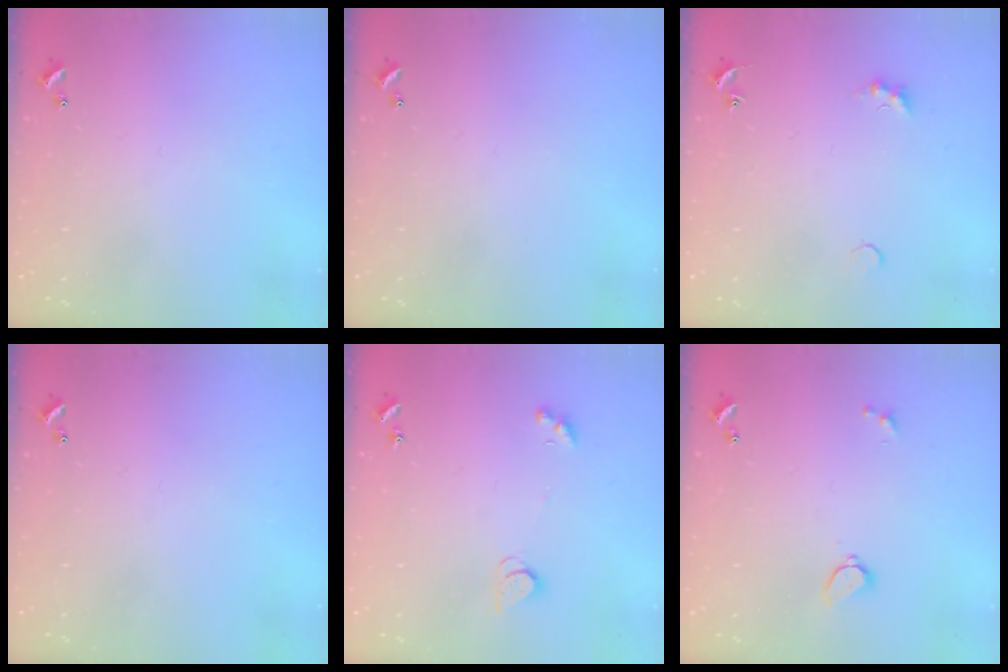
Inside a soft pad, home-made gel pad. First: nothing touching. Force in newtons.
{"total": 0.0}
{"total": 1.9, "press": 1.9, "slide": 0.5}
{"total": 0.0}
{"total": 2.1, "press": 2.1, "slide": 0.4}
{"total": 1.7, "press": 1.6, "slide": 0.5}